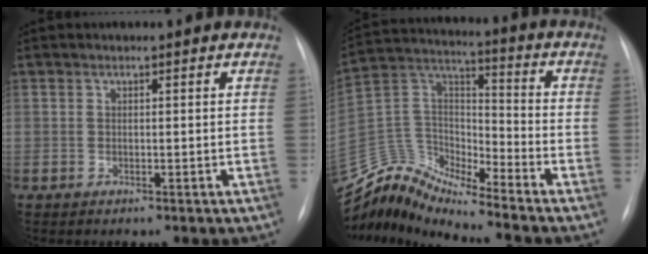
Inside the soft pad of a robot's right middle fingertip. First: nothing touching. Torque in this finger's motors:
{"motor_torque": [-0.57, -0.17, -0.16, -0.07]}